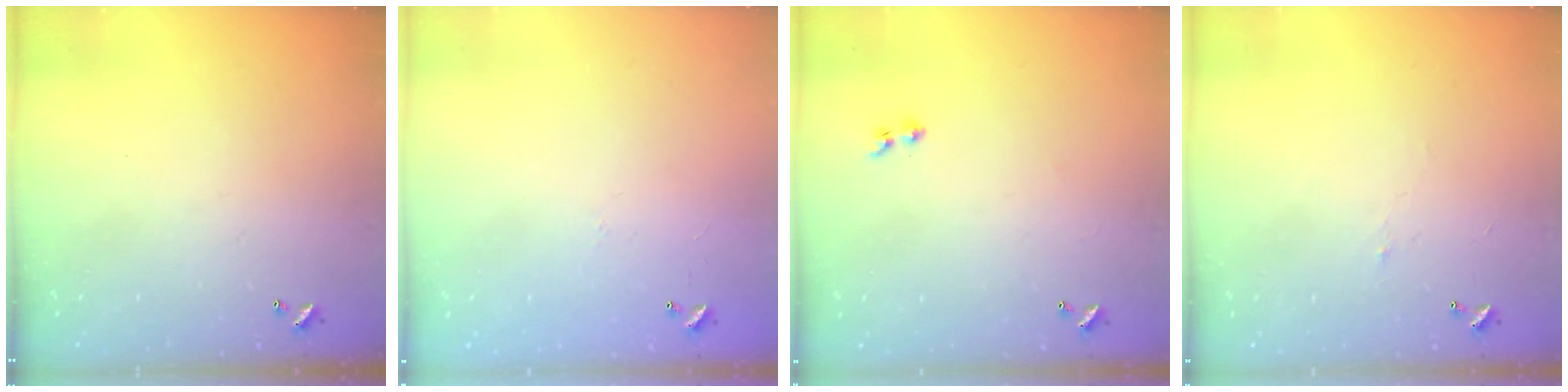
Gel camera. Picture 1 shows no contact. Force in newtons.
{"total": 7.7, "press": 7.7, "slide": 0.5}
{"total": 2.0, "press": 1.7, "slide": 1.0}
{"total": 0.8, "press": 0.6, "slide": 0.6}